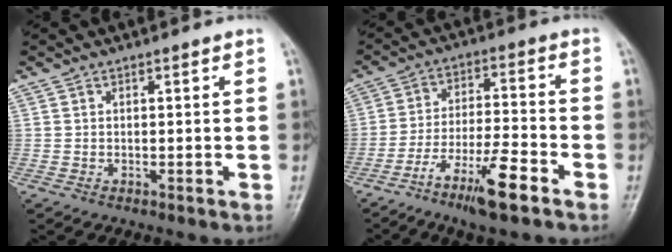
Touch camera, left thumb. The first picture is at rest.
{"total": 10.6, "force": [-6.8, 2.0, 7.9], "torque": [-0.154, 0.034, -0.123]}